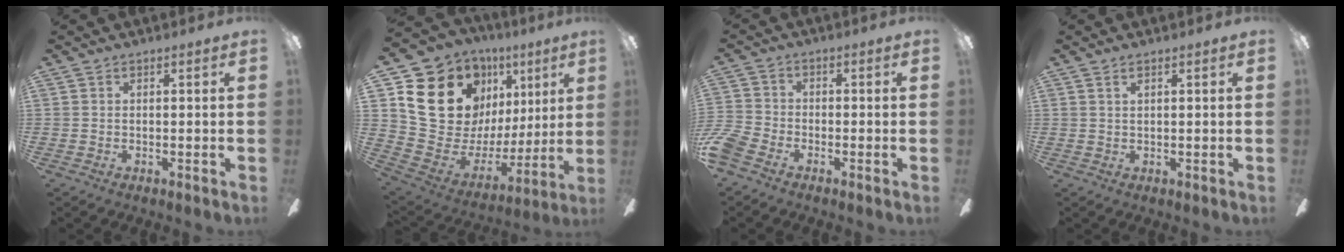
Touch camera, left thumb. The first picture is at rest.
{"total": 22.7, "force": [11.3, 16.3, 11.0], "torque": [-0.220, -0.055, 0.231]}
{"total": 5.4, "force": [-3.4, 3.3, 2.6], "torque": [-0.070, 0.012, -0.068]}
{"total": 1.3, "force": [0.7, 0.4, 1.0], "torque": [-0.022, 0.001, 0.013]}